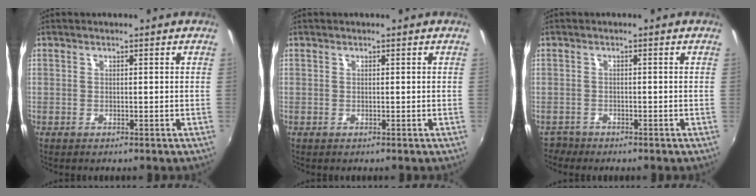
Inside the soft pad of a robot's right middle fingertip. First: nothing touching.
{"total": 0.0}
{"total": 1.7, "force": [-1.6, 0.5, -0.2], "torque": [0.001, -0.003, -0.032]}